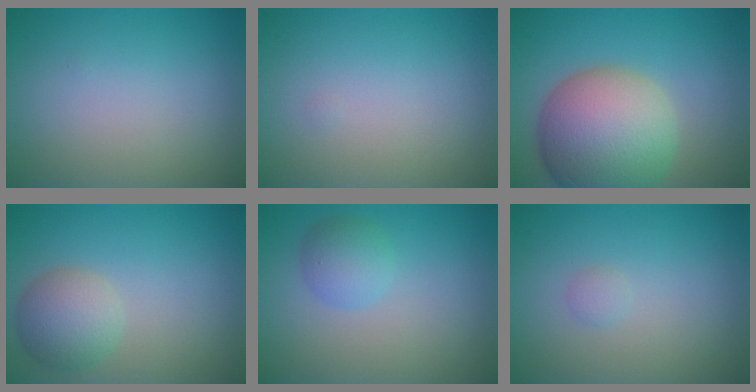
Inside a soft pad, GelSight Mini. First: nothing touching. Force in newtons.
{"total": 0.0}
{"total": 11.4, "press": 11.4, "slide": 0.7}
{"total": 3.7, "press": 3.7, "slide": 0.1}
{"total": 2.4, "press": 2.4, "slide": 0.1}
{"total": 0.6, "press": 0.6, "slide": 0.0}